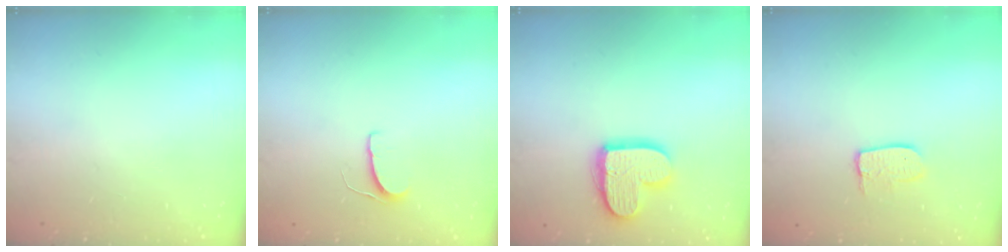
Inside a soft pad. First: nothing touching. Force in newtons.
{"total": 5.4, "press": 5.4, "slide": 0.4}
{"total": 14.4, "press": 14.3, "slide": 1.0}
{"total": 7.0, "press": 7.0, "slide": 0.3}